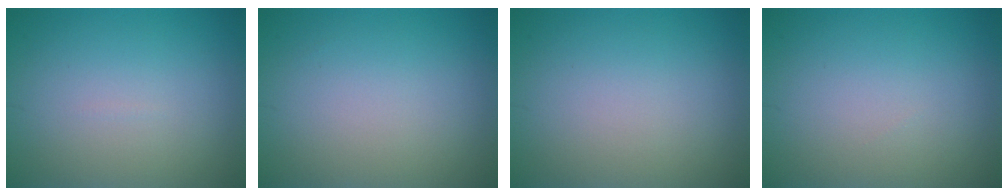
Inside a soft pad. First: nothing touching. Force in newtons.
{"total": 0.0}
{"total": 0.0}
{"total": 0.0}